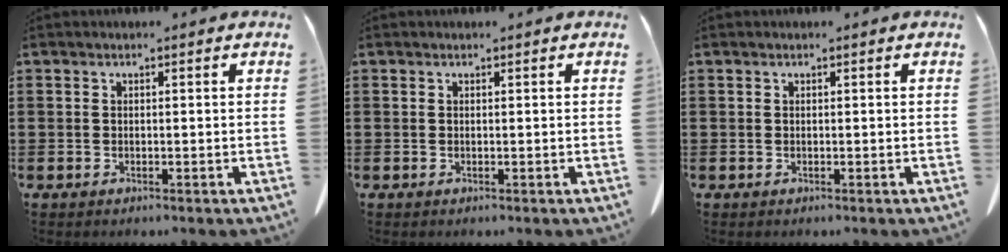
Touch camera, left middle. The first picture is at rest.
{"total": 0.0}
{"total": 0.0}